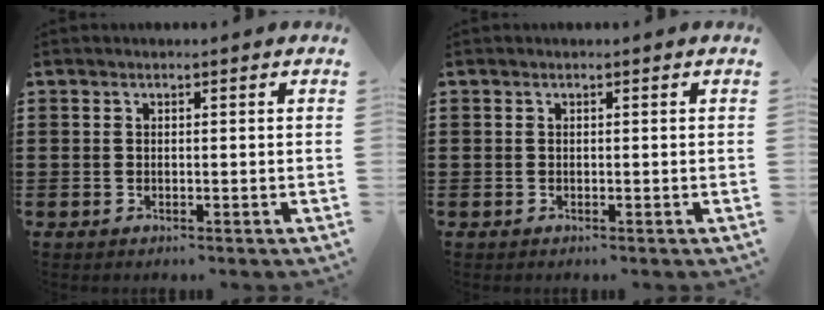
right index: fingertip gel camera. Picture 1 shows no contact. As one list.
[{"total": 0.0}]